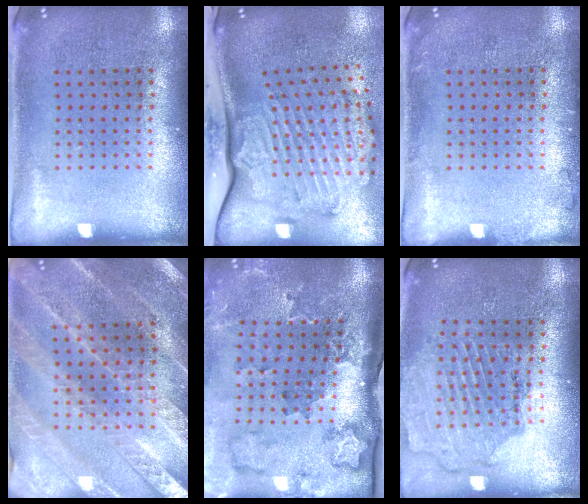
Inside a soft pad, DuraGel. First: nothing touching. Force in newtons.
{"total": 3.5, "press": 2.5, "slide": 2.5}
{"total": 0.8, "press": 0.7, "slide": 0.2}
{"total": 2.4, "press": 2.4, "slide": 0.2}
{"total": 2.3, "press": 2.0, "slide": 1.2}
{"total": 1.6, "press": 1.5, "slide": 0.3}